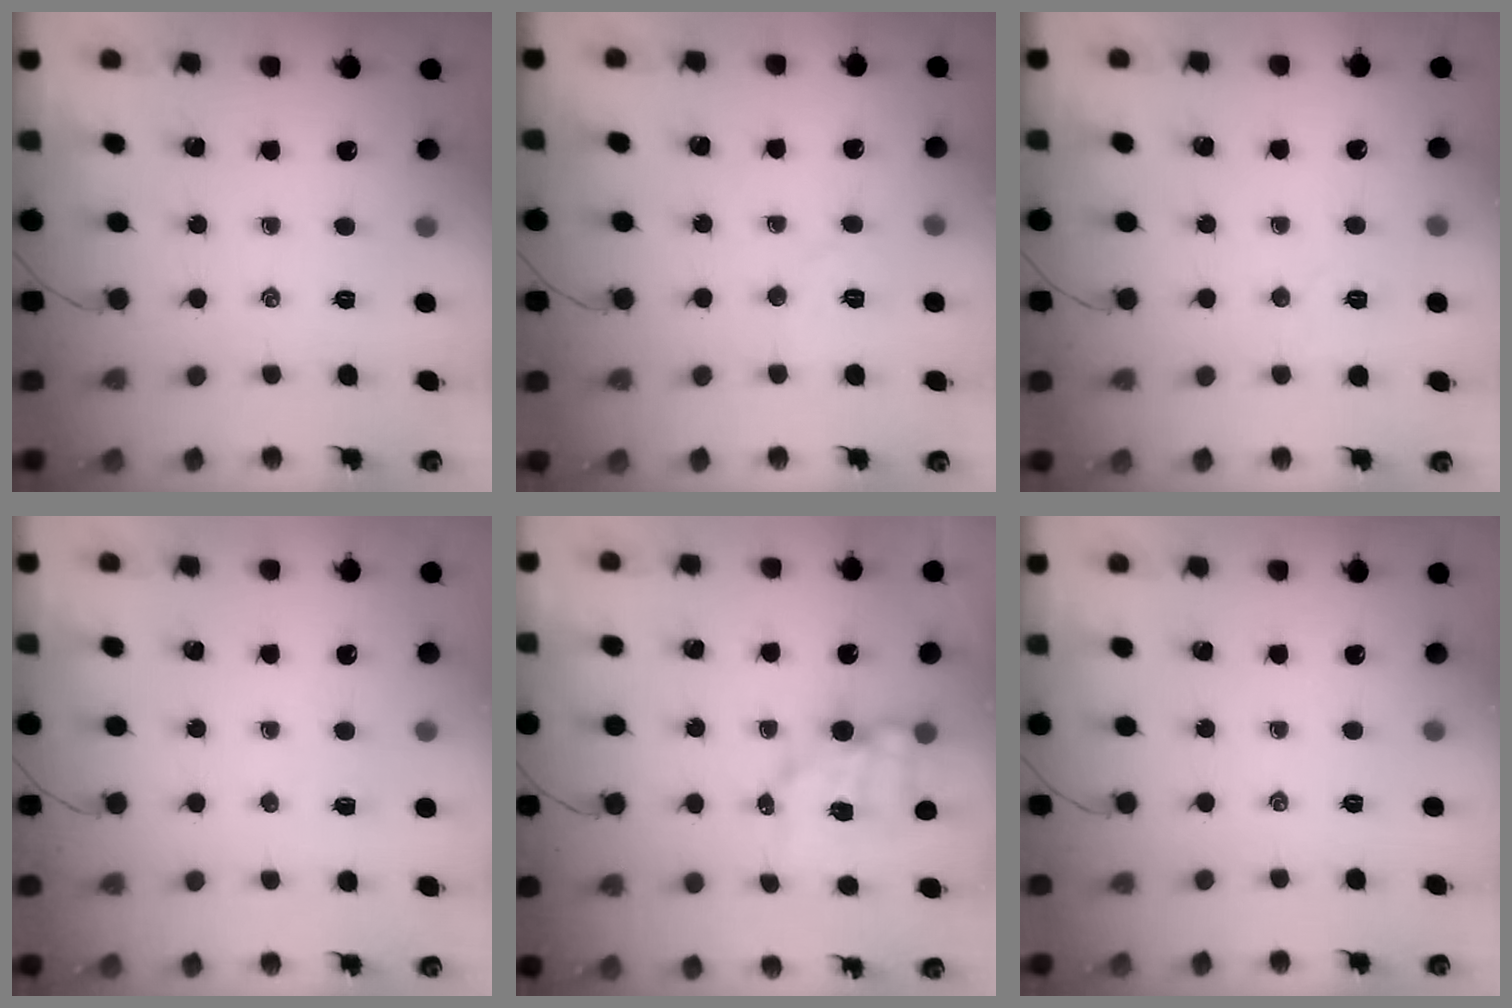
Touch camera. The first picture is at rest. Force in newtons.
{"total": 5.2, "press": 5.1, "slide": 0.9}
{"total": 4.2, "press": 4.1, "slide": 0.9}
{"total": 1.2, "press": 1.1, "slide": 0.5}
{"total": 7.3, "press": 7.2, "slide": 0.8}
{"total": 0.0}